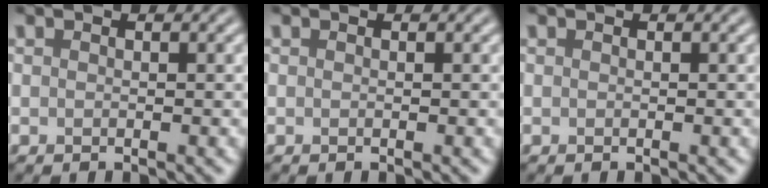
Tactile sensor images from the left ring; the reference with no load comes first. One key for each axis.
{"total": 0.0}
{"total": 0.0}